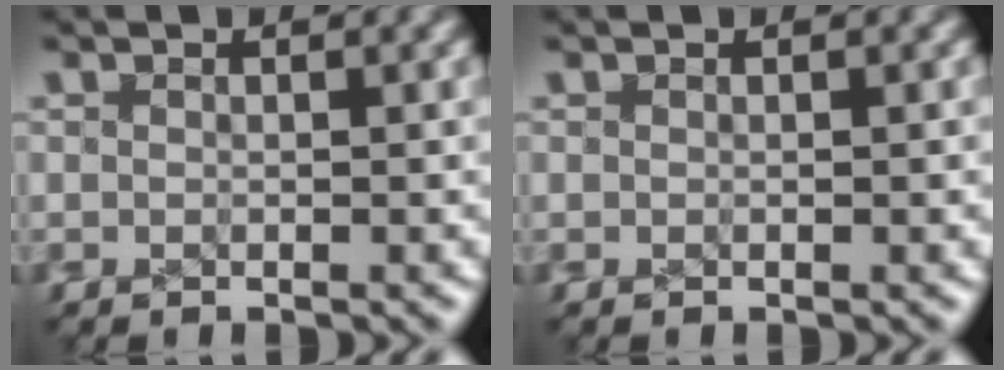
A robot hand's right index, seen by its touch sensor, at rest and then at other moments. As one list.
[{"total": 0.0}]